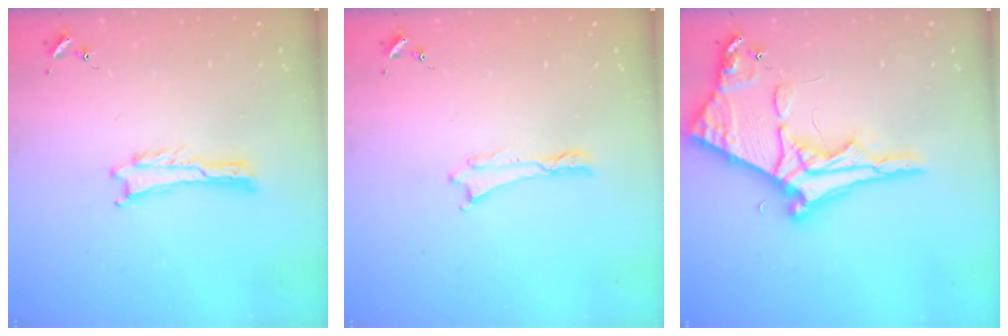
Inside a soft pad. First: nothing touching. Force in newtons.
{"total": 0.0}
{"total": 10.0, "press": 10.0, "slide": 0.8}